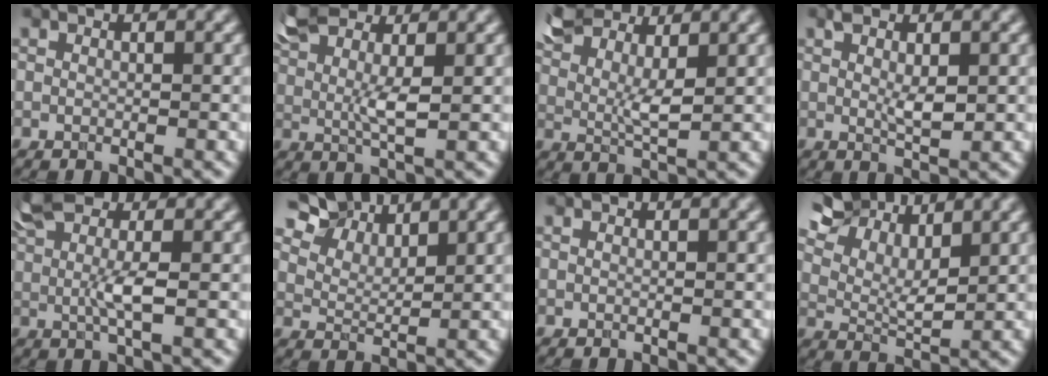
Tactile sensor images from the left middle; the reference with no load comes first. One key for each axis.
{"total": 5.1, "fx": 3.1, "fy": 1.8, "fz": 3.7, "tx": -0.086, "ty": 0.005, "tz": 0.058}
{"total": 5.6, "fx": 4.2, "fy": 1.8, "fz": 3.3, "tx": -0.075, "ty": 0.010, "tz": 0.078}
{"total": 2.4, "fx": 0.7, "fy": 0.8, "fz": 2.2, "tx": -0.042, "ty": -0.003, "tz": 0.017}
{"total": 4.1, "fx": 1.4, "fy": 1.3, "fz": 3.6, "tx": -0.080, "ty": -0.002, "tz": 0.026}
{"total": 6.7, "fx": 5.2, "fy": 2.9, "fz": 2.9, "tx": -0.069, "ty": 0.010, "tz": 0.091}
{"total": 0.0}
{"total": 7.4, "fx": 6.0, "fy": 2.5, "fz": 3.6, "tx": -0.081, "ty": 0.012, "tz": 0.093}